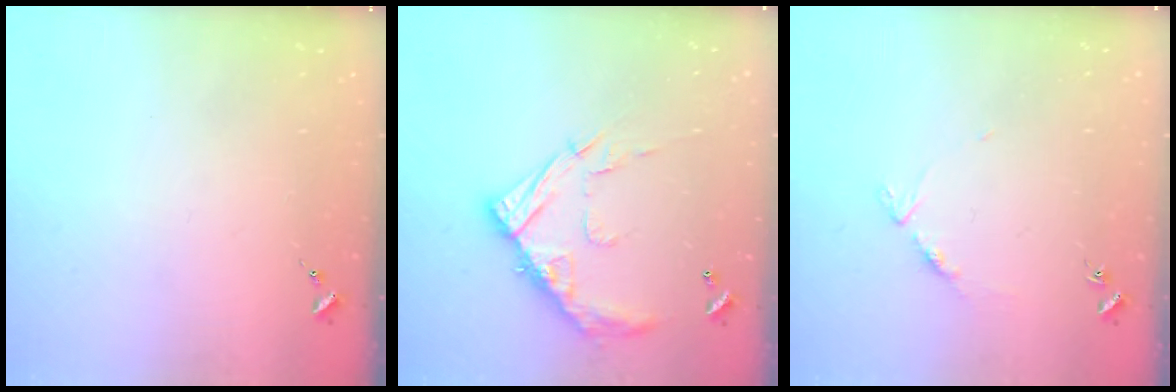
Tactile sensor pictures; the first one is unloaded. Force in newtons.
{"total": 15.6, "press": 15.5, "slide": 1.2}
{"total": 5.5, "press": 5.5, "slide": 0.4}